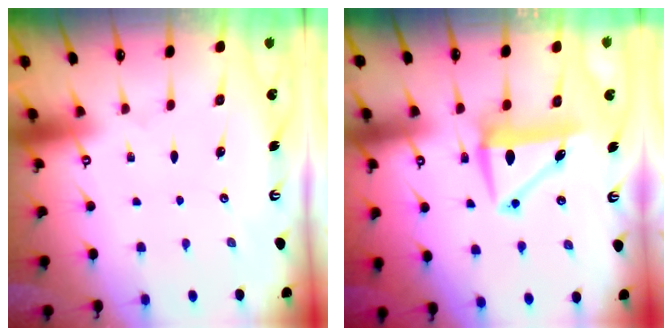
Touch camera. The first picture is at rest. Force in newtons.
{"total": 7.3, "press": 7.2, "slide": 1.3}